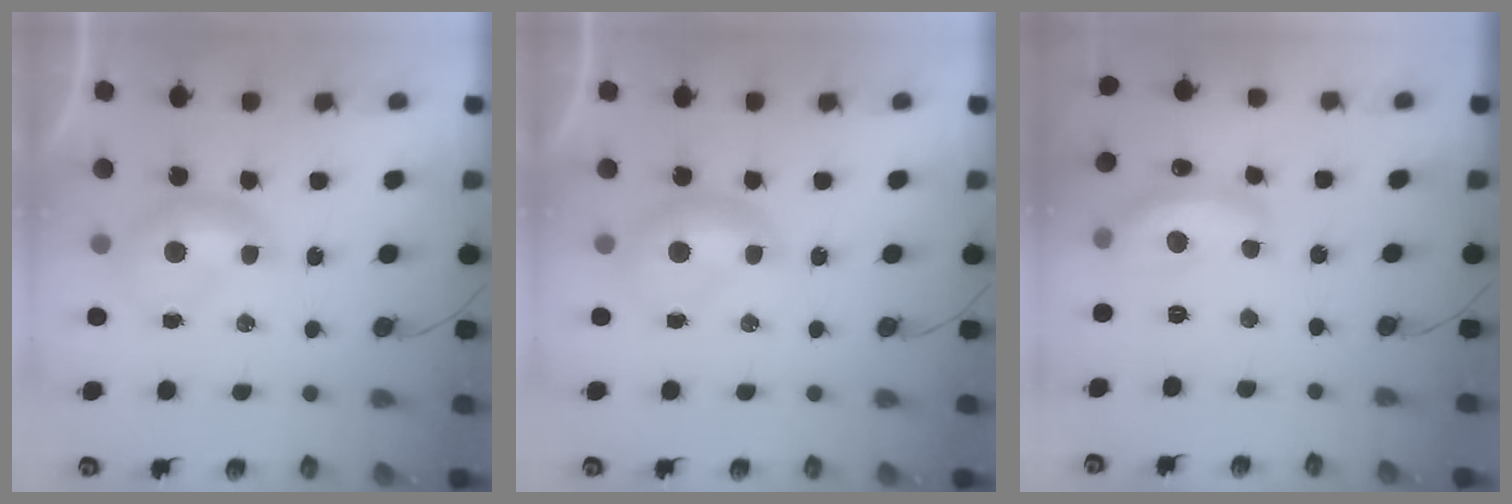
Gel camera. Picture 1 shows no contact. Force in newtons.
{"total": 0.0}
{"total": 8.2, "press": 8.1, "slide": 0.5}